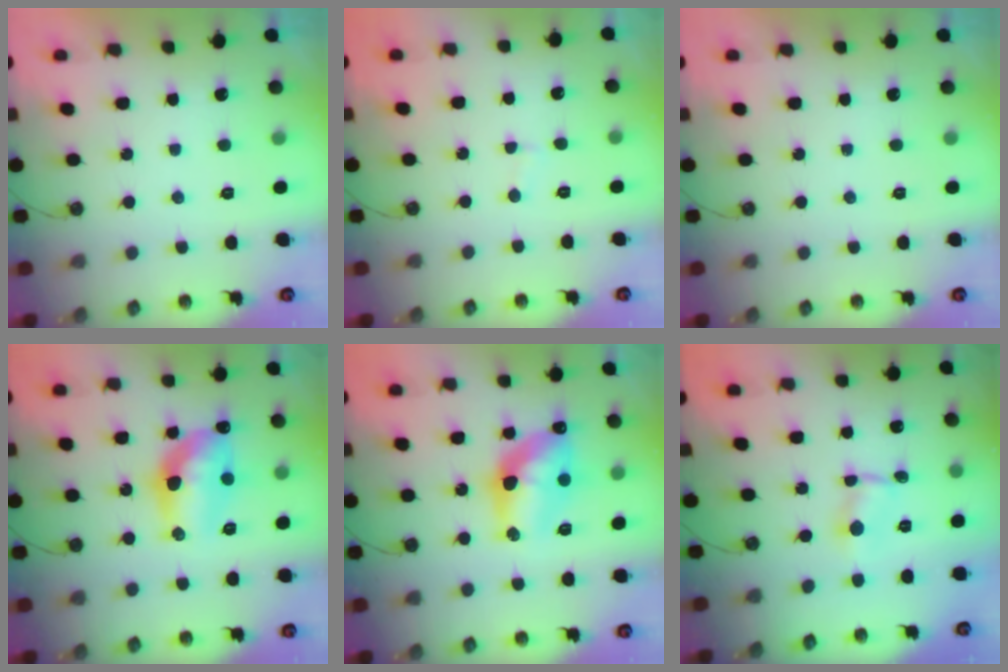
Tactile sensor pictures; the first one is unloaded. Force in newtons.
{"total": 1.7, "press": 1.7, "slide": 0.2}
{"total": 0.0}
{"total": 15.2, "press": 14.6, "slide": 4.3}
{"total": 12.8, "press": 12.8, "slide": 0.9}
{"total": 0.9, "press": 0.9, "slide": 0.1}